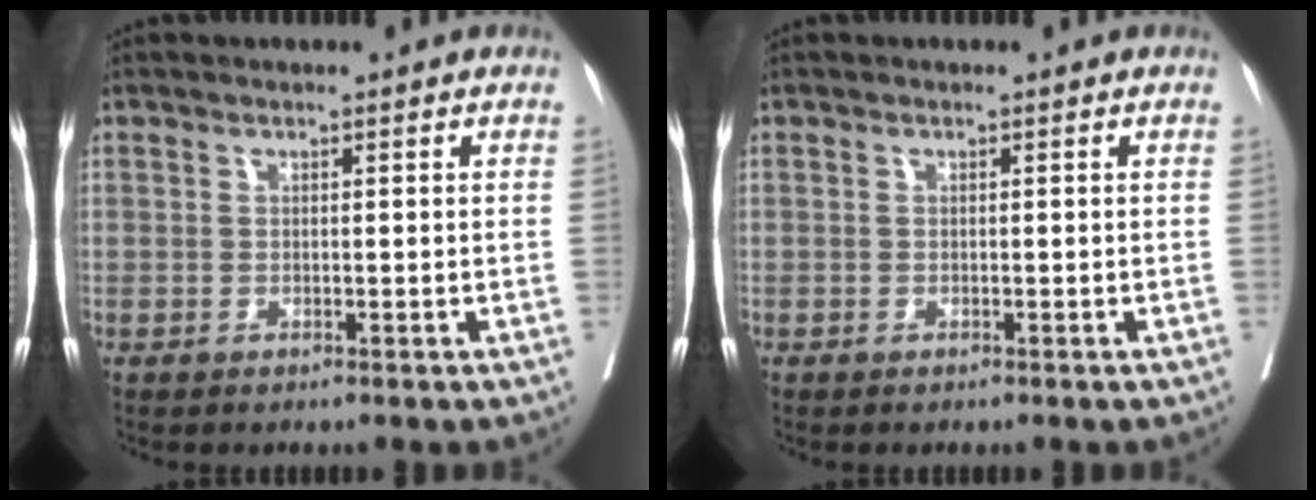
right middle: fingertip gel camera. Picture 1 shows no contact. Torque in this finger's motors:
{"motor_torque": [-0.01, -0.01, -0.20, -0.07]}